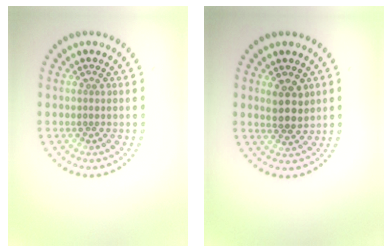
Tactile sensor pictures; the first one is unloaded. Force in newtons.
{"total": 2.6, "press": 2.5, "slide": 0.9}